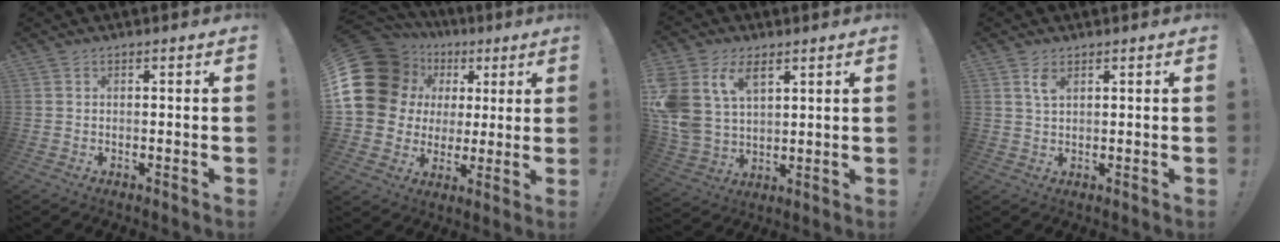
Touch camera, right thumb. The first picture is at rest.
{"total": 20.0, "force": [5.6, 16.3, 10.3], "torque": [-0.173, -0.022, 0.134]}
{"total": 13.5, "force": [6.8, 8.9, 7.6], "torque": [-0.175, -0.032, 0.131]}
{"total": 2.6, "force": [1.5, 1.1, 1.8], "torque": [-0.021, -0.008, 0.023]}